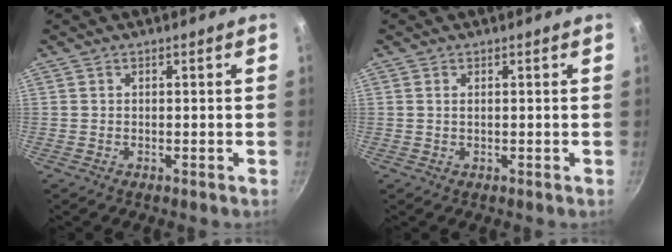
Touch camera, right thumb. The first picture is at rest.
{"total": 0.7, "force": [0.2, 0.3, 0.6], "torque": [-0.011, 0.001, 0.005]}